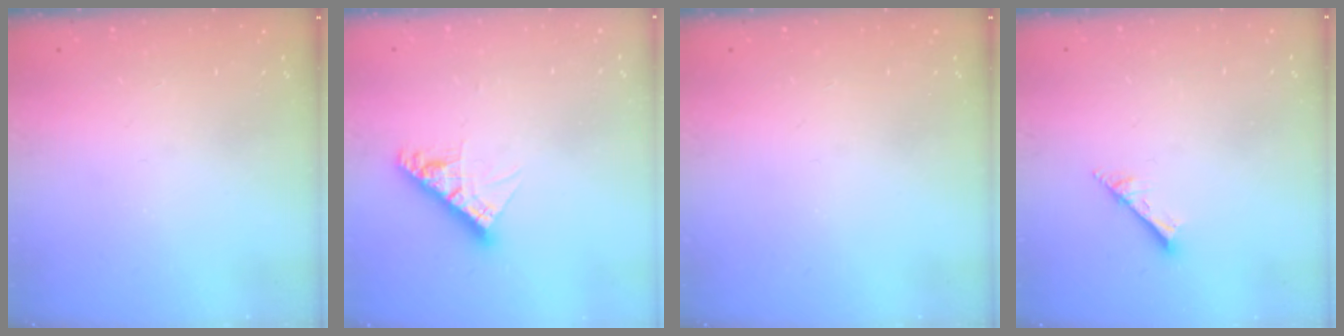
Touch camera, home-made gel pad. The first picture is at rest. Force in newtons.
{"total": 8.4, "press": 8.4, "slide": 0.3}
{"total": 0.0}
{"total": 2.0, "press": 2.0, "slide": 0.1}